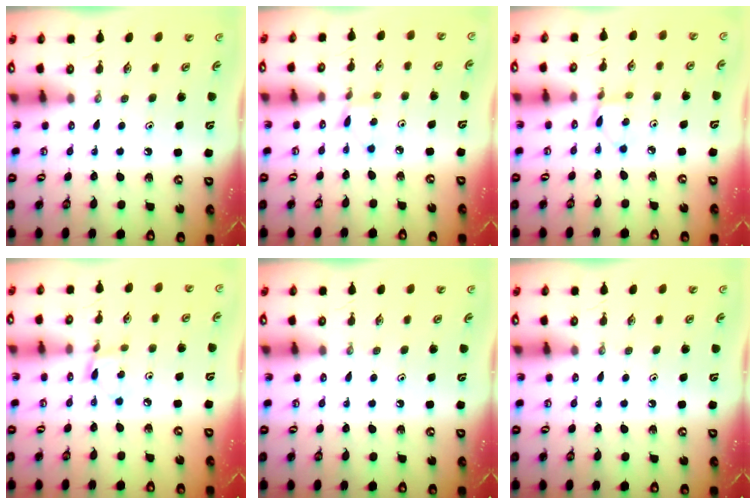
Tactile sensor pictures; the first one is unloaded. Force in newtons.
{"total": 2.7, "press": 2.7, "slide": 0.3}
{"total": 3.6, "press": 3.6, "slide": 0.4}
{"total": 3.0, "press": 3.0, "slide": 0.2}
{"total": 0.0}
{"total": 0.0}